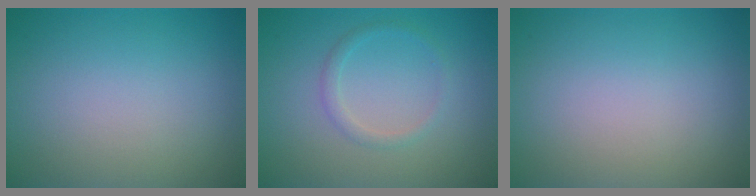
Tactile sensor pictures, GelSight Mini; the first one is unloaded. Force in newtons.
{"total": 1.3, "press": 1.3, "slide": 0.1}
{"total": 0.0}